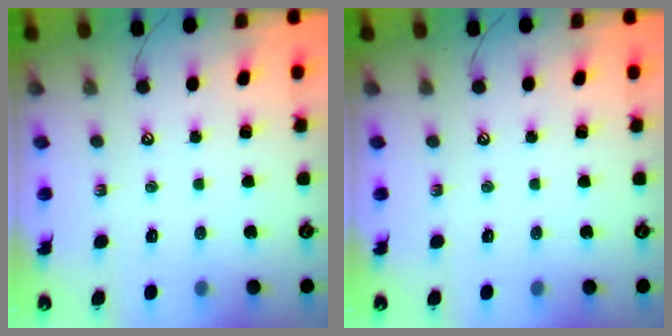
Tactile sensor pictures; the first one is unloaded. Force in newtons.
{"total": 0.0}